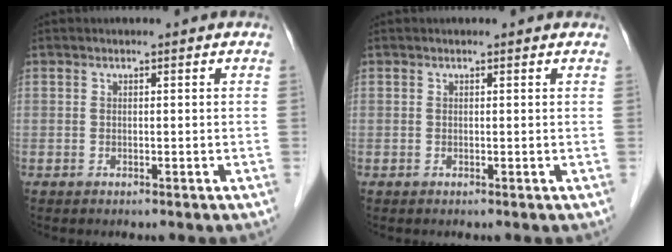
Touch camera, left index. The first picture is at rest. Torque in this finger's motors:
{"motor_torque": [0.14, -0.12, -0.07, -0.03]}